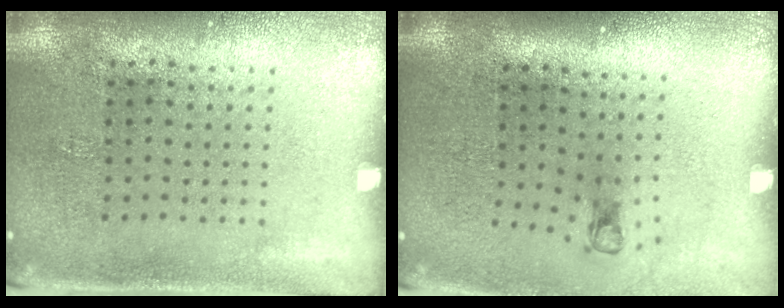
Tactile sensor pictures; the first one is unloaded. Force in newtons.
{"total": 0.8, "press": 0.4, "slide": 0.7}